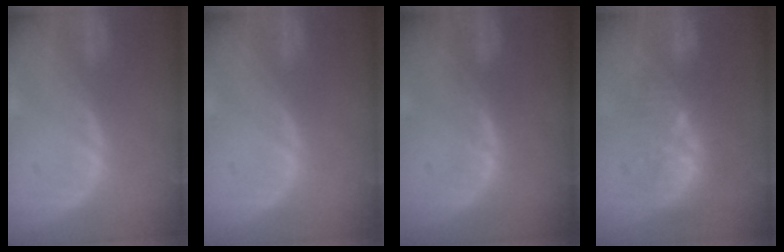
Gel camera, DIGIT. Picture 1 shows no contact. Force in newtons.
{"total": 0.0}
{"total": 1.7, "press": 1.7, "slide": 0.1}
{"total": 9.8, "press": 8.6, "slide": 4.7}